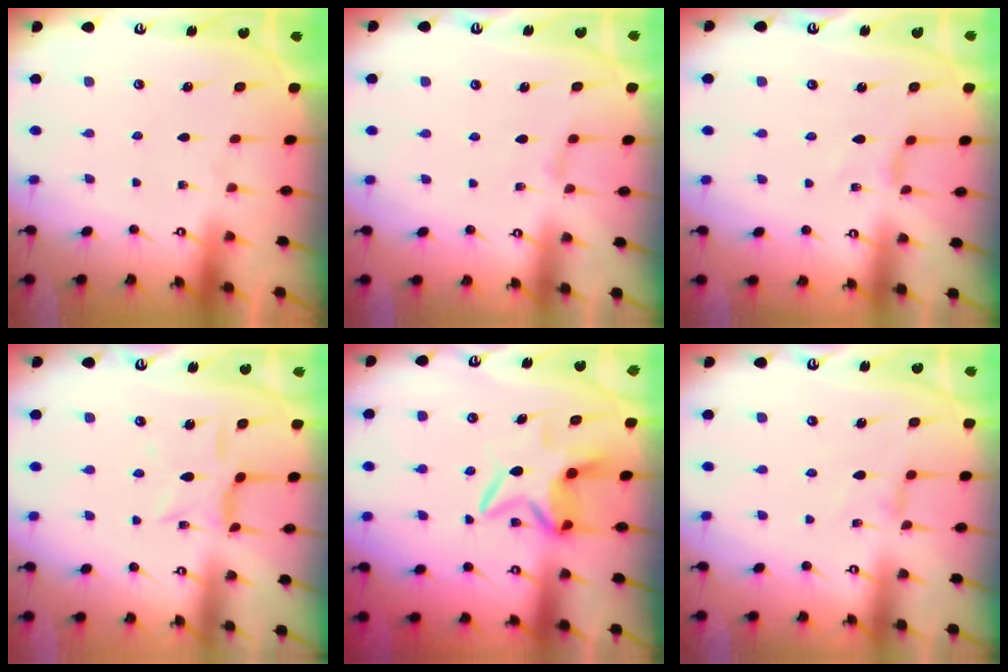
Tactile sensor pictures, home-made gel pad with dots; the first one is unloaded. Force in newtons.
{"total": 1.7, "press": 1.7, "slide": 0.4}
{"total": 1.2, "press": 1.1, "slide": 0.4}
{"total": 5.9, "press": 5.8, "slide": 0.9}
{"total": 6.4, "press": 6.4, "slide": 0.7}
{"total": 1.3, "press": 1.3, "slide": 0.4}